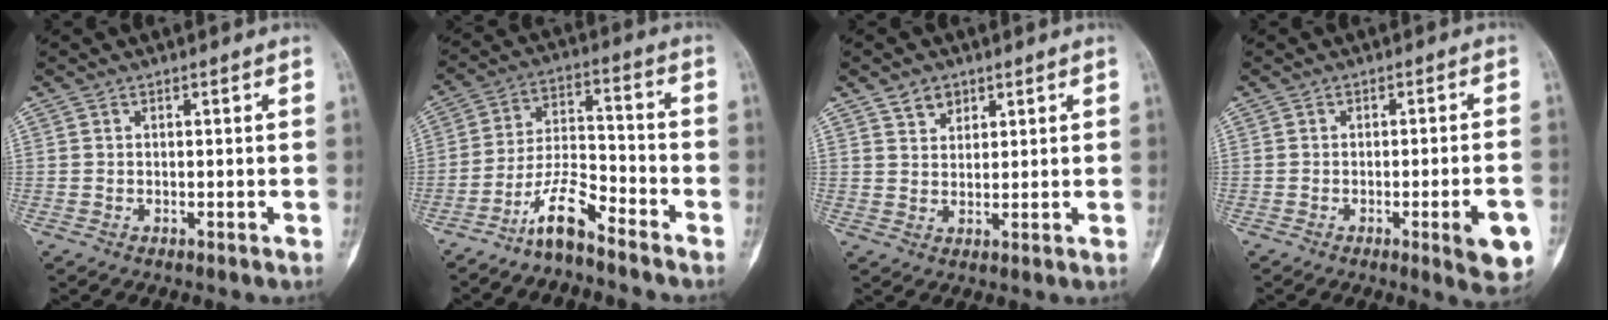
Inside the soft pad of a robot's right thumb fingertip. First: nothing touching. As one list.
[{"total": 8.4, "force": [-6.6, 1.9, 4.9], "torque": [-0.091, 0.067, -0.130]}, {"total": 3.6, "force": [2.4, 2.4, 1.1], "torque": [-0.002, -0.017, 0.044]}, {"total": 8.1, "force": [-3.0, 1.4, 7.4], "torque": [-0.085, 0.003, -0.034]}]